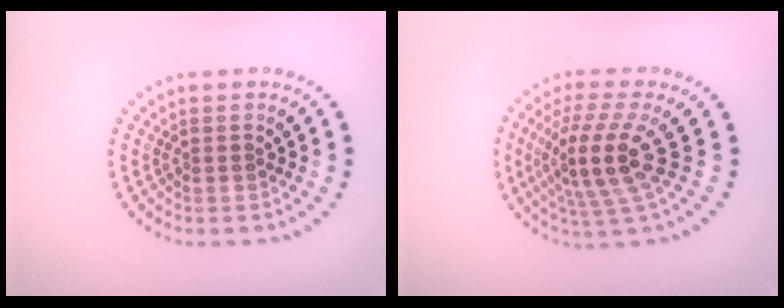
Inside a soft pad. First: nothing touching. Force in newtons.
{"total": 4.9, "press": 3.9, "slide": 2.9}